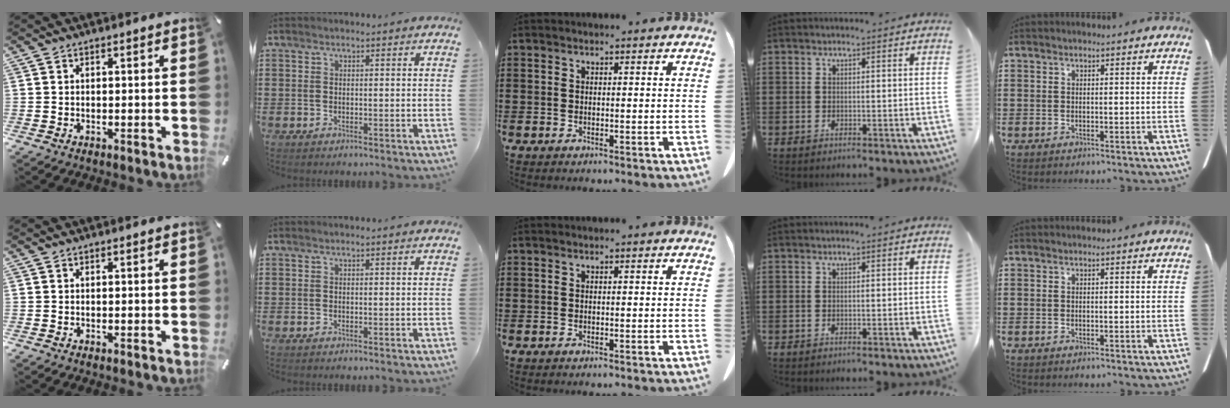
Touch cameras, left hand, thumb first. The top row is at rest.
{}